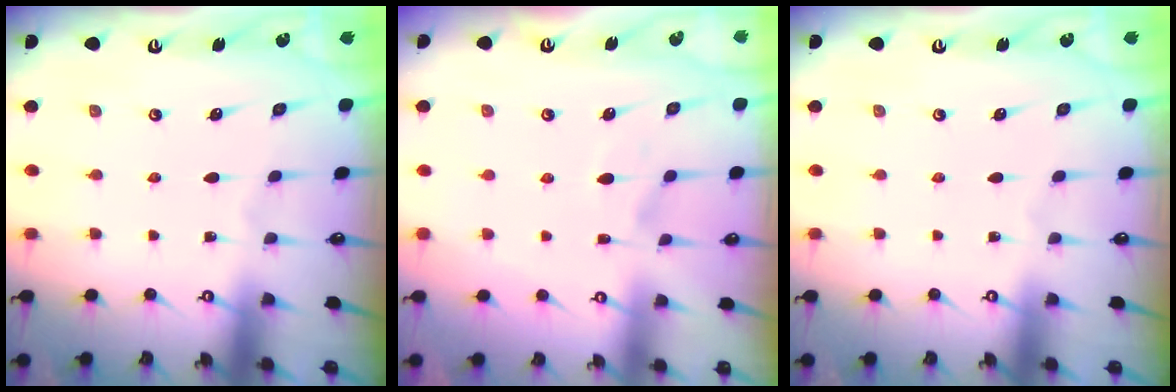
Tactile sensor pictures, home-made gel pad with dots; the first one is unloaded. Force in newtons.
{"total": 6.1, "press": 5.9, "slide": 1.3}
{"total": 0.0}